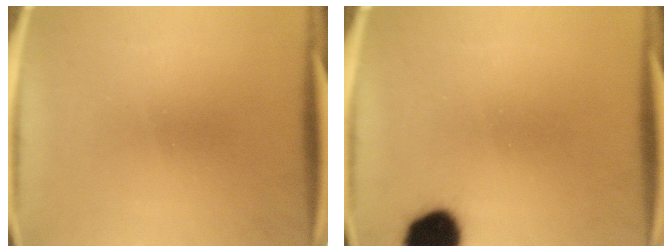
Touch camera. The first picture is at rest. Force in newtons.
{"total": 10.9}